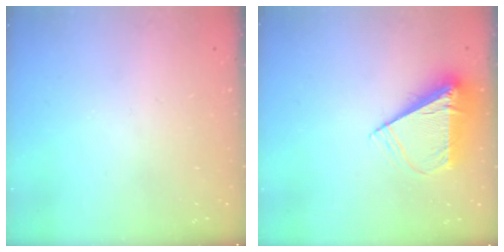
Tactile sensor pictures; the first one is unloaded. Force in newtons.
{"total": 7.8, "press": 7.7, "slide": 1.1}